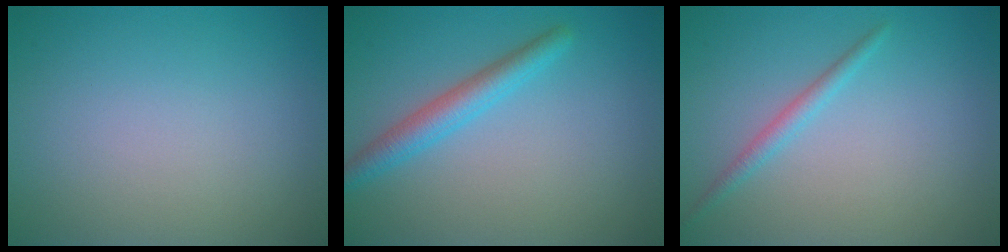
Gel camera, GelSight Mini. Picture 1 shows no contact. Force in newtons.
{"total": 2.9, "press": 2.9, "slide": 0.2}
{"total": 1.4, "press": 1.4, "slide": 0.0}